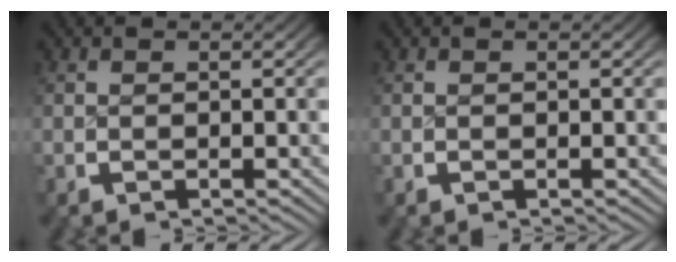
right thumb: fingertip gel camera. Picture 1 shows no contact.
{"total": 0.0}